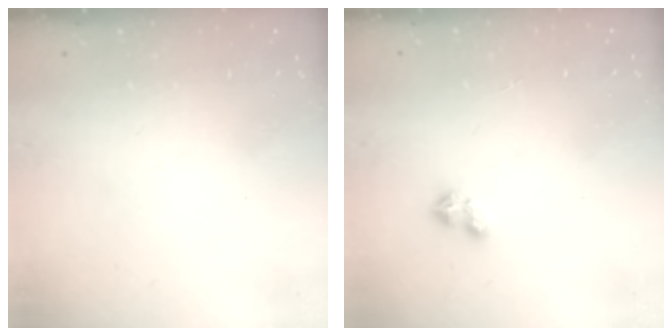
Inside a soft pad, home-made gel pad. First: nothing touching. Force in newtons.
{"total": 1.9, "press": 1.9, "slide": 0.4}